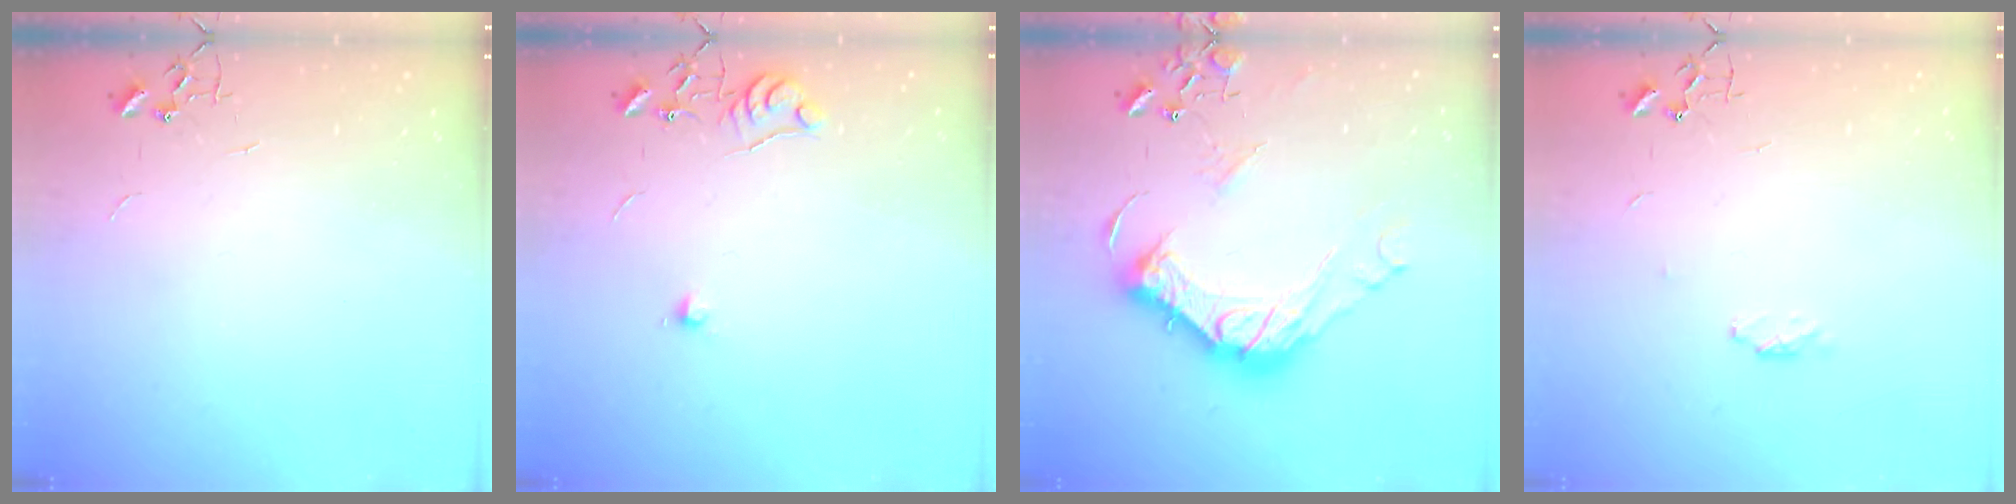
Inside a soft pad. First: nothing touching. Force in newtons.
{"total": 7.7, "press": 7.7, "slide": 0.8}
{"total": 19.0, "press": 18.9, "slide": 1.6}
{"total": 4.2, "press": 4.1, "slide": 1.0}